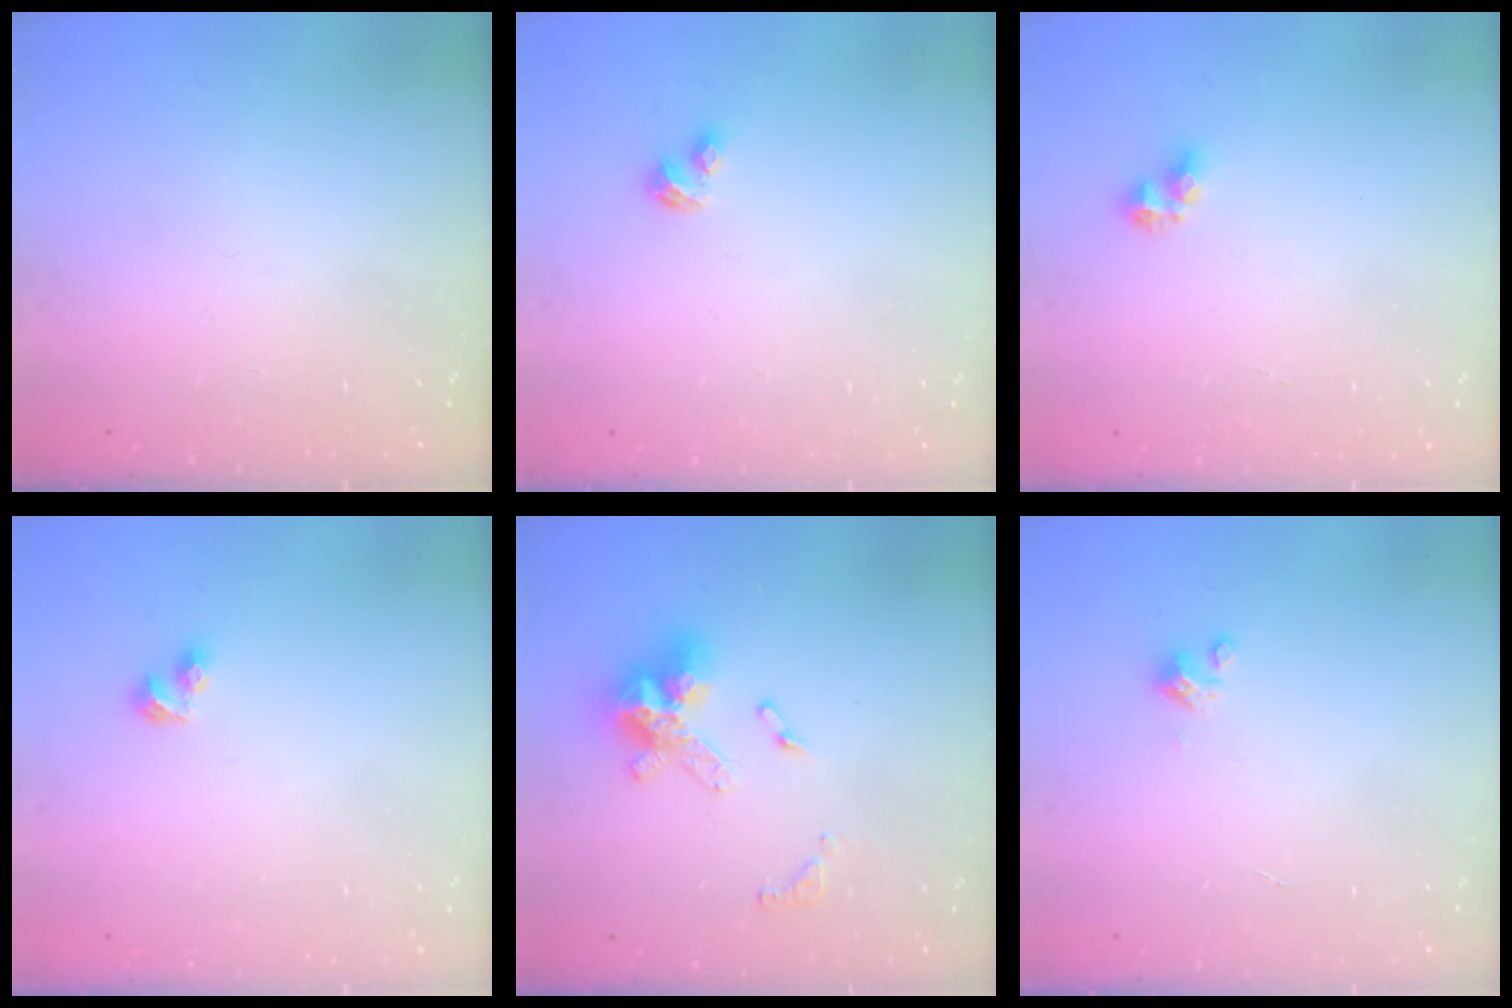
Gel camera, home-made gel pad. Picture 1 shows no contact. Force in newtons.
{"total": 3.1, "press": 3.0, "slide": 0.5}
{"total": 4.9, "press": 4.9, "slide": 0.5}
{"total": 3.8, "press": 3.8, "slide": 0.3}
{"total": 13.4, "press": 13.4, "slide": 1.3}
{"total": 2.0, "press": 2.0, "slide": 0.2}